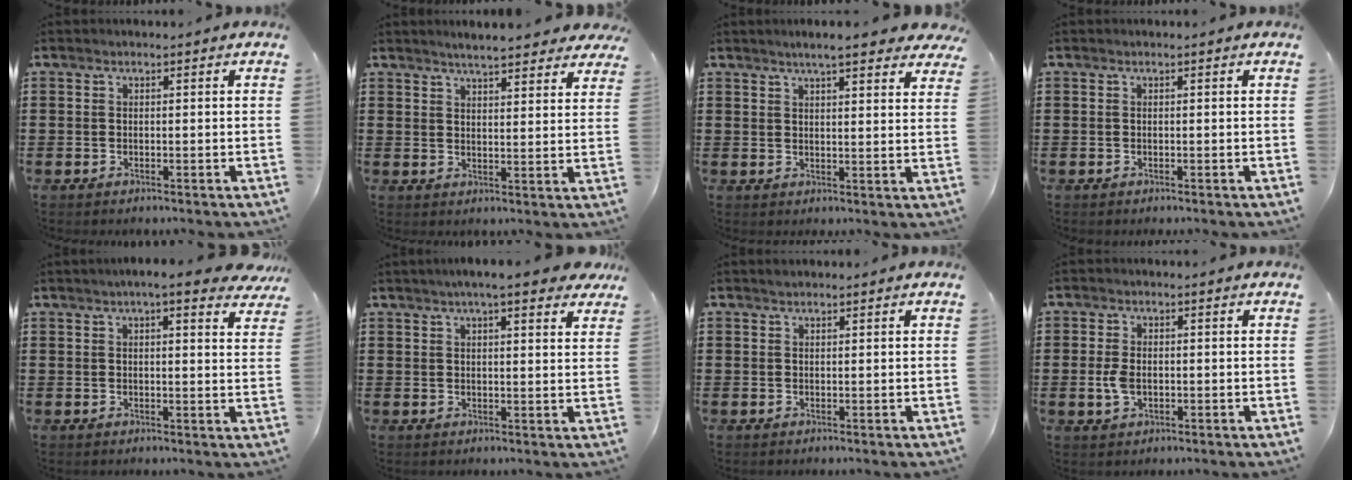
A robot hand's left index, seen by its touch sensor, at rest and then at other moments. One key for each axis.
{"total": 4.6, "fx": 4.3, "fy": 0.1, "fz": 1.4, "tx": -0.041, "ty": -0.012, "tz": 0.079}
{"total": 5.3, "fx": 4.5, "fy": 0.3, "fz": 2.8, "tx": -0.058, "ty": -0.010, "tz": 0.078}
{"total": 0.0}
{"total": 4.4, "fx": 3.6, "fy": 0.1, "fz": 2.5, "tx": -0.053, "ty": -0.006, "tz": 0.062}
{"total": 5.0, "fx": 4.0, "fy": 0.4, "fz": 3.0, "tx": -0.062, "ty": 0.001, "tz": 0.068}
{"total": 0.7, "fx": 0.6, "fy": 0.4, "fz": 0.1, "tx": -0.004, "ty": 0.003, "tz": 0.011}
{"total": 3.4, "fx": -0.4, "fy": 2.0, "fz": 2.7, "tx": -0.074, "ty": -0.003, "tz": -0.013}